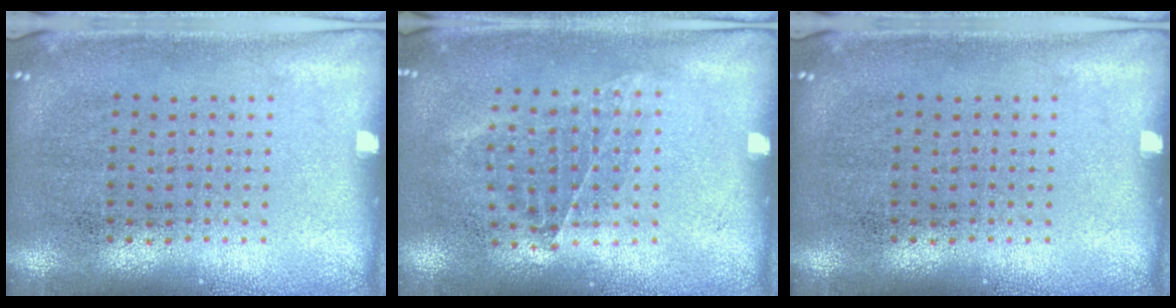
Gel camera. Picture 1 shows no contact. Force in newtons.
{"total": 0.9, "press": 0.8, "slide": 0.5}
{"total": 0.0}